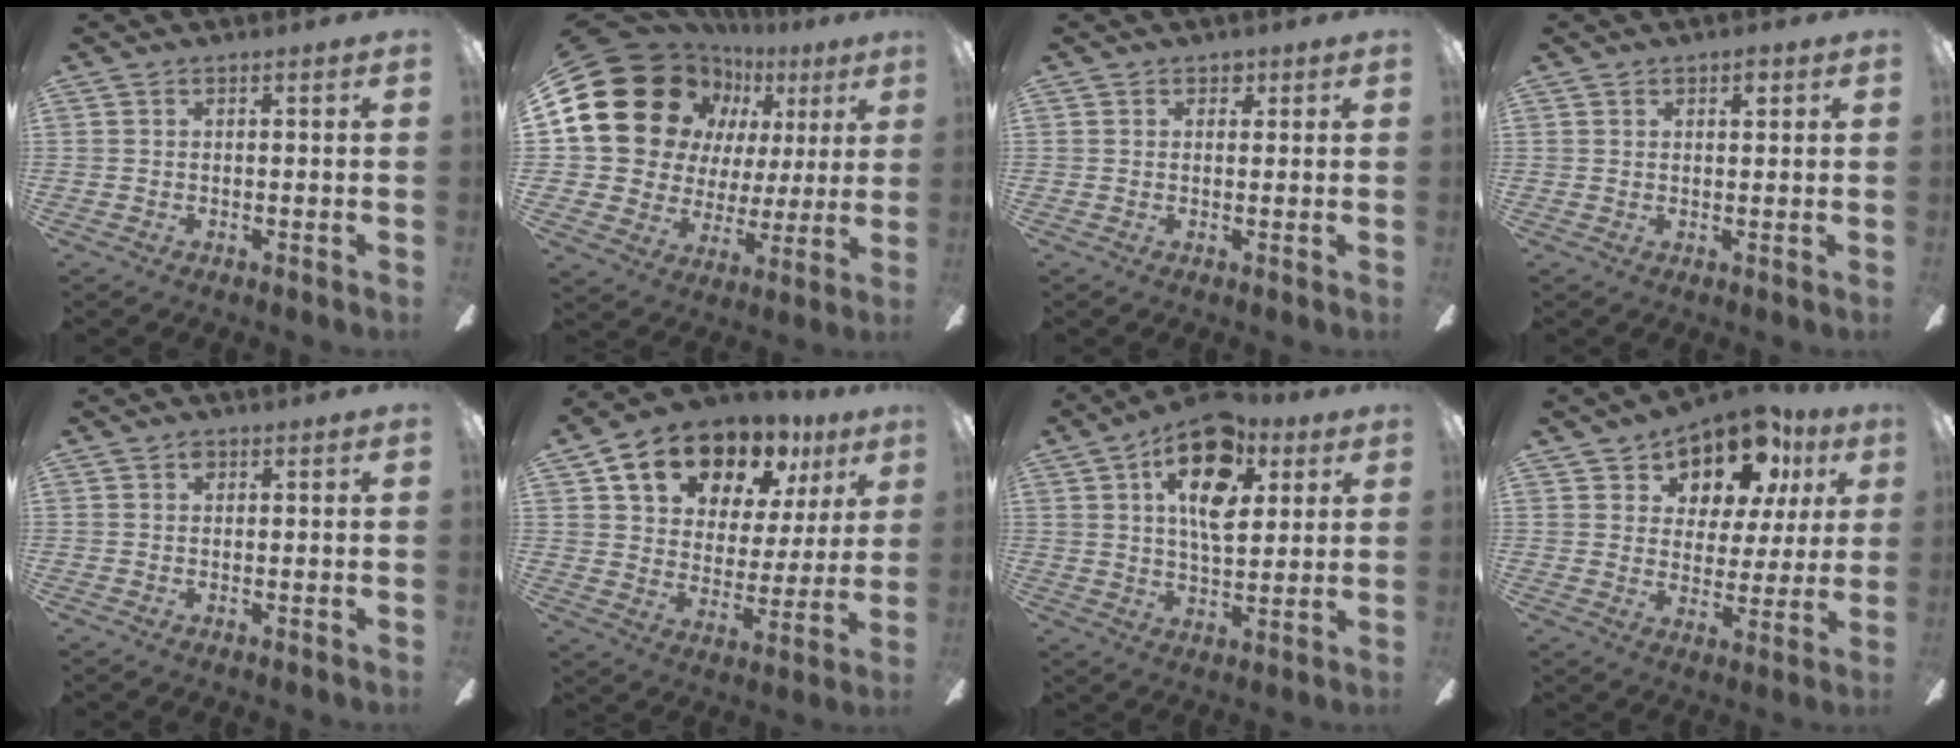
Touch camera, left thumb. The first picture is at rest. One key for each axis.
{"total": 22.5, "fx": 9.3, "fy": 17.5, "fz": 10.7, "tx": -0.225, "ty": -0.052, "tz": 0.192}
{"total": 1.9, "fx": 0.8, "fy": 1.6, "fz": 0.8, "tx": 0.000, "ty": -0.001, "tz": 0.010}
{"total": 2.3, "fx": 1.1, "fy": 1.4, "fz": 1.4, "tx": -0.014, "ty": -0.001, "tz": 0.016}
{"total": 1.1, "fx": 0.4, "fy": 0.8, "fz": 0.7, "tx": -0.015, "ty": 0.004, "tz": 0.007}
{"total": 15.8, "fx": 11.7, "fy": 8.8, "fz": 6.0, "tx": -0.112, "ty": -0.077, "tz": 0.213}
{"total": 17.2, "fx": 8.2, "fy": 9.0, "fz": 12.2, "tx": -0.179, "ty": -0.019, "tz": 0.139}
{"total": 12.0, "fx": 8.8, "fy": 6.4, "fz": 4.9, "tx": -0.092, "ty": -0.058, "tz": 0.160}